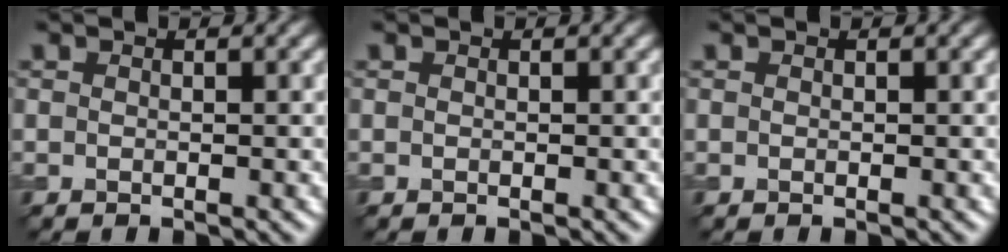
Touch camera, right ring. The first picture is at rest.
{"total": 0.0}
{"total": 0.0}